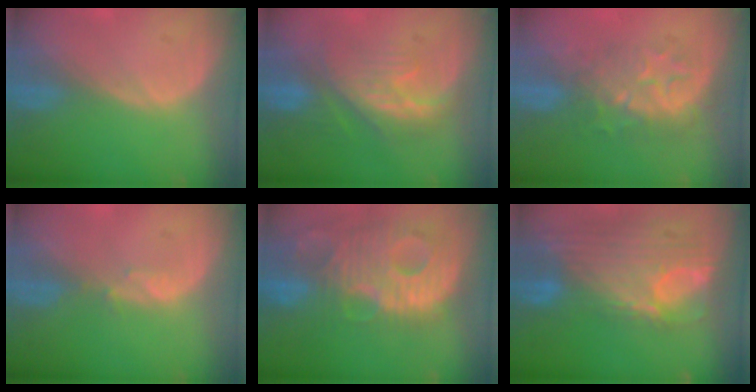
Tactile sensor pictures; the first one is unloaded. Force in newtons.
{"total": 8.4, "press": 8.1, "slide": 1.9}
{"total": 8.8, "press": 7.7, "slide": 4.2}
{"total": 1.1, "press": 1.1, "slide": 0.2}
{"total": 13.8, "press": 11.9, "slide": 7.1}
{"total": 12.3, "press": 10.3, "slide": 6.6}